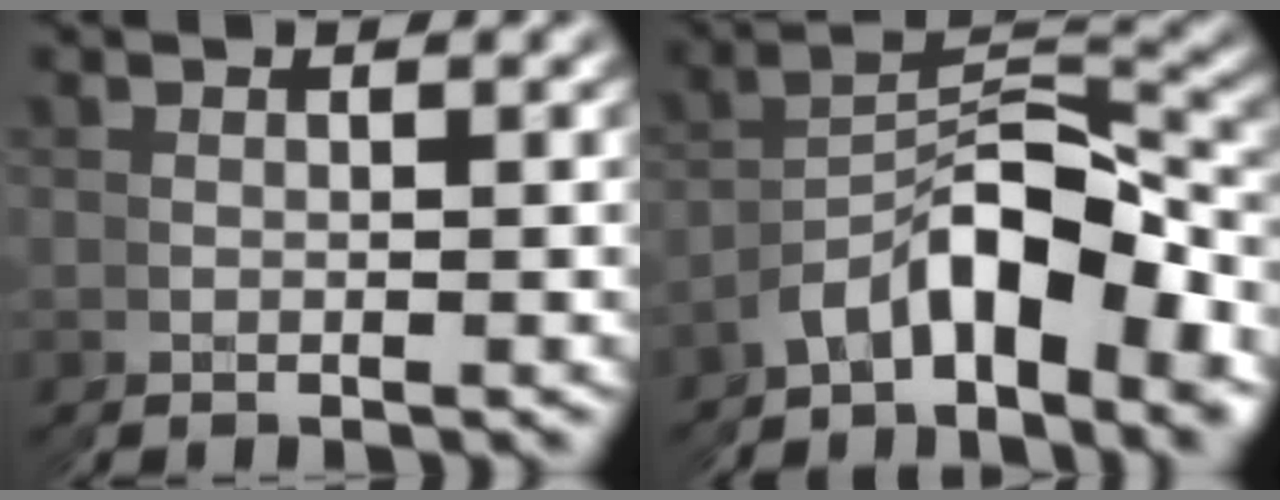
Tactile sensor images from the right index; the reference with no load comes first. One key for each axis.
{"total": 7.4, "fx": -3.0, "fy": 3.9, "fz": 5.5, "tx": -0.090, "ty": -0.012, "tz": -0.042}